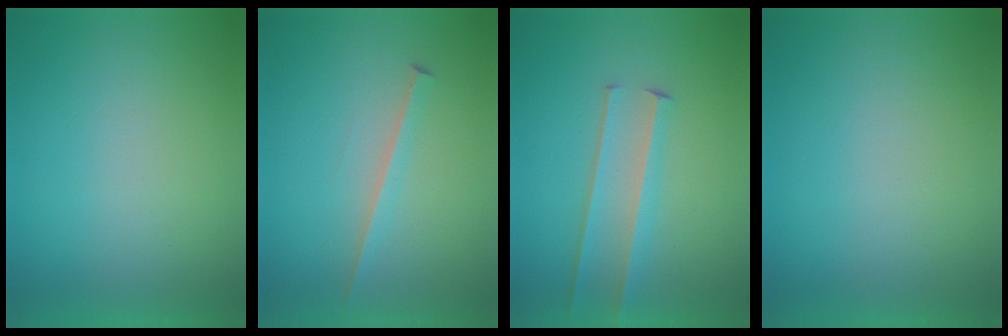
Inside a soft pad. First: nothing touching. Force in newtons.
{"total": 1.8}
{"total": 2.9}
{"total": 1.0}